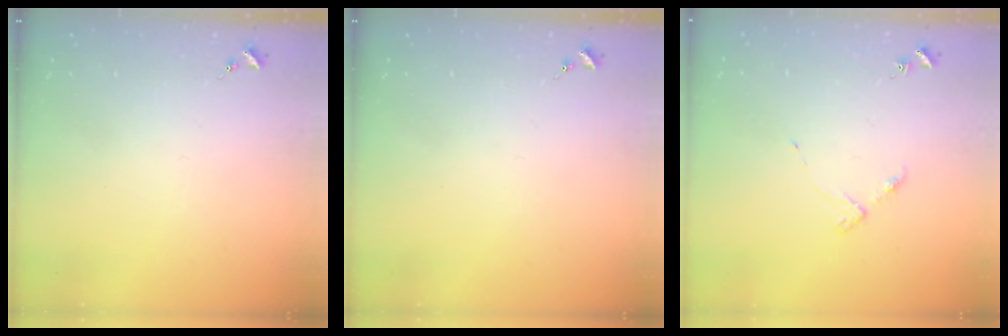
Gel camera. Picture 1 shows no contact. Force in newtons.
{"total": 0.0}
{"total": 3.3, "press": 3.3, "slide": 0.4}